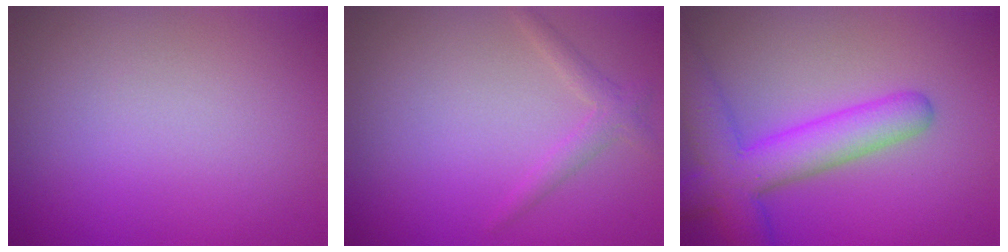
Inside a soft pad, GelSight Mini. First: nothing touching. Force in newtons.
{"total": 1.6, "press": 1.6, "slide": 0.1}
{"total": 5.5, "press": 5.5, "slide": 0.3}